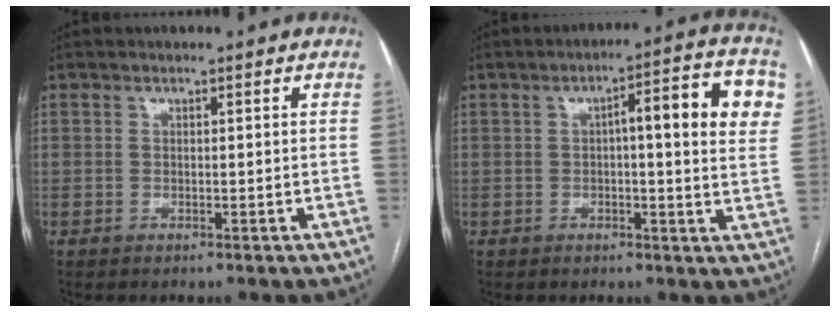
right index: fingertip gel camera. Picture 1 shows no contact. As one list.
[{"total": 11.8, "force": [2.6, 2.0, 11.3], "torque": [-0.143, 0.026, 0.026]}]